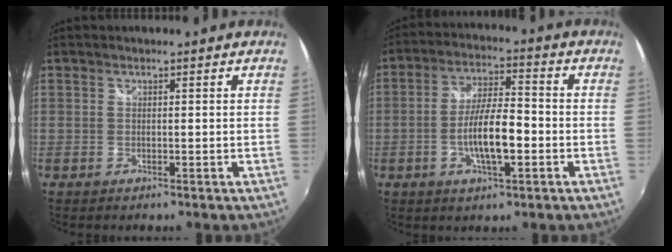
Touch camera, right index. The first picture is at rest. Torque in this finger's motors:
{"motor_torque": [1.38, -0.38, 0.67, 0.17]}